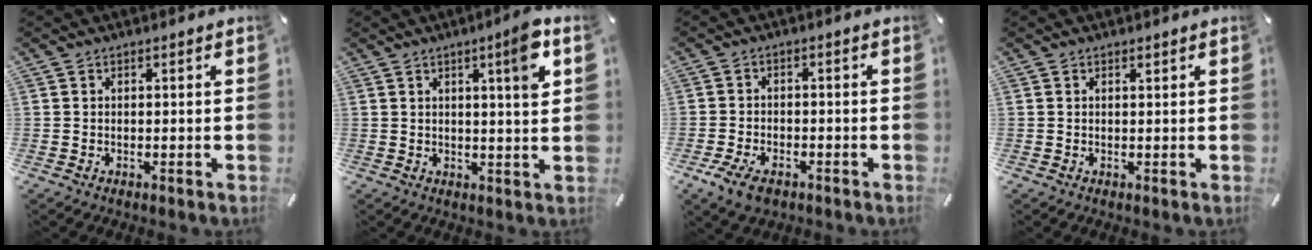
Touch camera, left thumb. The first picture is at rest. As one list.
[{"total": 8.0, "force": [3.3, 0.7, 7.3], "torque": [-0.104, -0.010, 0.043]}, {"total": 5.4, "force": [-3.2, 3.1, 3.2], "torque": [-0.075, 0.009, -0.061]}, {"total": 0.5, "force": [0.4, 0.2, 0.3], "torque": [-0.005, 0.000, 0.007]}]